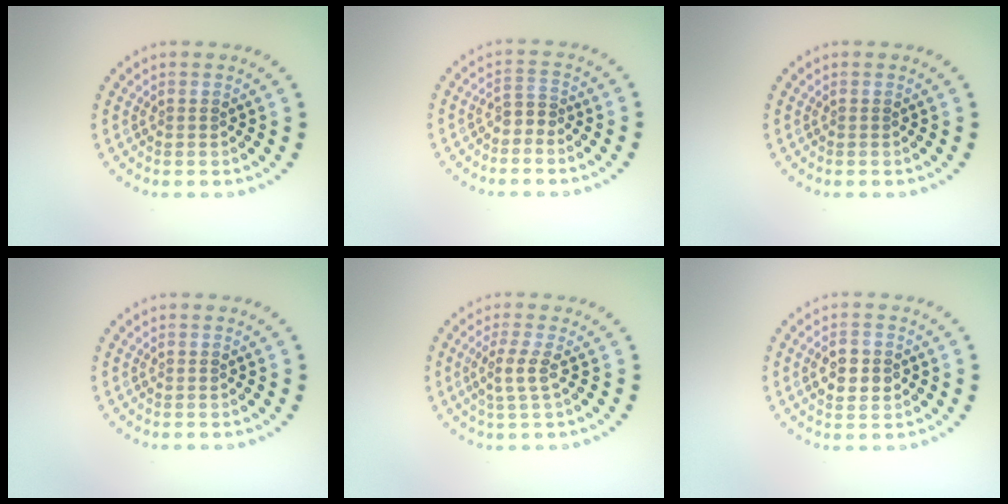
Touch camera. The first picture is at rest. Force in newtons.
{"total": 1.3, "press": 1.0, "slide": 0.9}
{"total": 0.0}
{"total": 0.0}
{"total": 2.0, "press": 1.6, "slide": 1.3}
{"total": 3.0, "press": 3.0, "slide": 0.1}